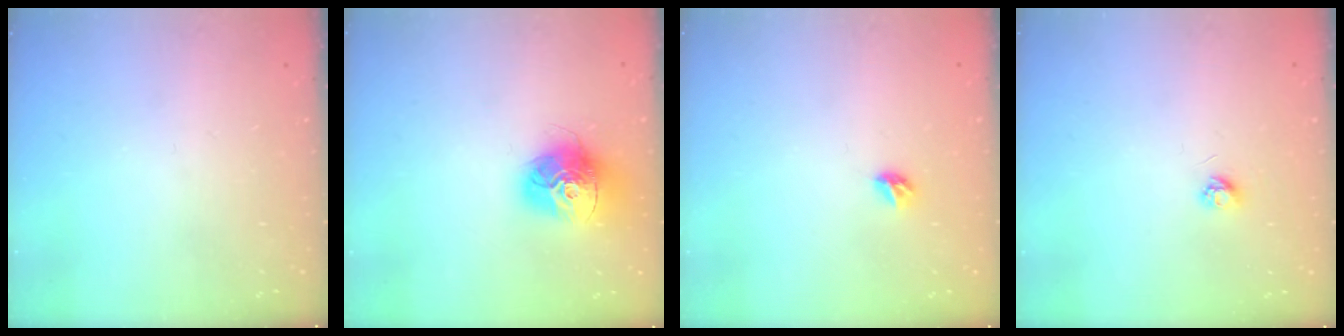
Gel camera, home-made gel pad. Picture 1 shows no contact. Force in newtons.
{"total": 15.2, "press": 15.2, "slide": 1.3}
{"total": 4.5, "press": 4.4, "slide": 0.9}
{"total": 3.2, "press": 3.2, "slide": 0.4}